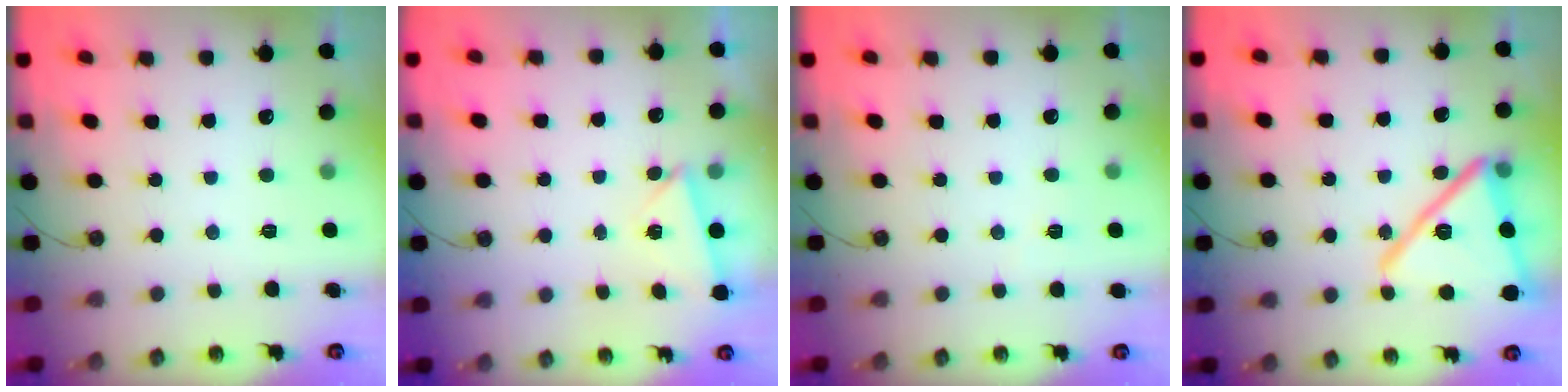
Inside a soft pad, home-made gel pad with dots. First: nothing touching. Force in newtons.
{"total": 2.6, "press": 2.2, "slide": 1.4}
{"total": 2.9, "press": 2.1, "slide": 2.1}
{"total": 21.2, "press": 21.2, "slide": 1.6}